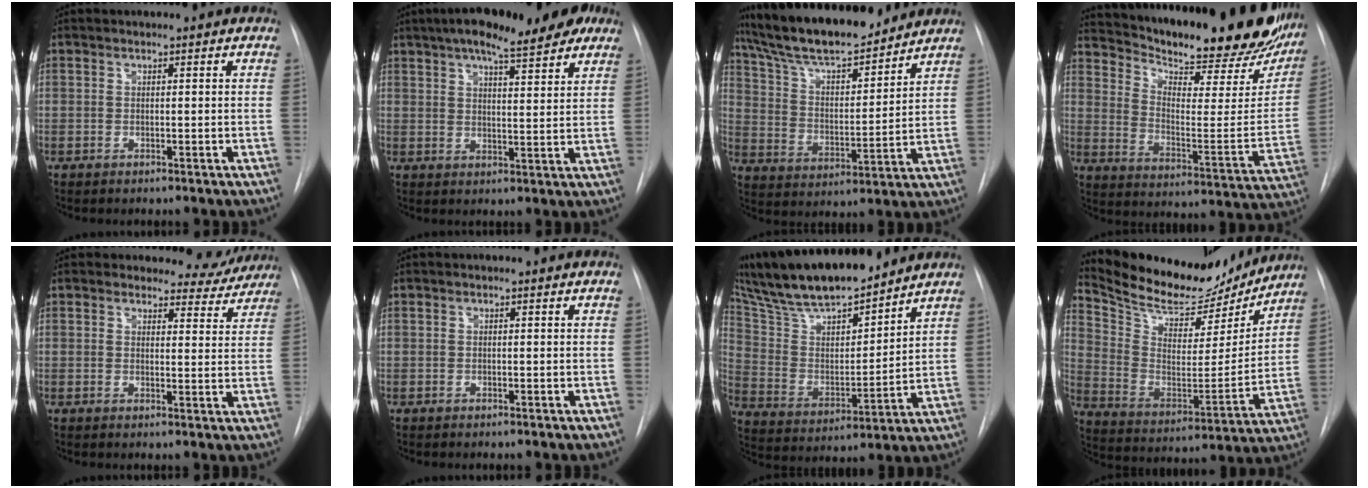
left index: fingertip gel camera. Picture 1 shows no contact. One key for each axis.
{"total": 16.1, "fx": 11.6, "fy": 3.6, "fz": 10.5, "tx": -0.167, "ty": 0.027, "tz": 0.154}
{"total": 17.3, "fx": 15.1, "fy": 2.9, "fz": 7.8, "tx": -0.140, "ty": 0.007, "tz": 0.261}
{"total": 30.2, "fx": 25.7, "fy": 7.3, "fz": 14.2, "tx": -0.233, "ty": -0.071, "tz": 0.336}
{"total": 5.7, "fx": 5.3, "fy": 2.1, "fz": -0.5, "tx": 0.024, "ty": -0.024, "tz": 0.043}
{"total": 0.0}
{"total": 20.2, "fx": 17.2, "fy": 3.7, "fz": 9.9, "tx": -0.180, "ty": 0.012, "tz": 0.308}
{"total": 19.1, "fx": 17.8, "fy": 5.2, "fz": 4.8, "tx": -0.091, "ty": -0.026, "tz": 0.282}